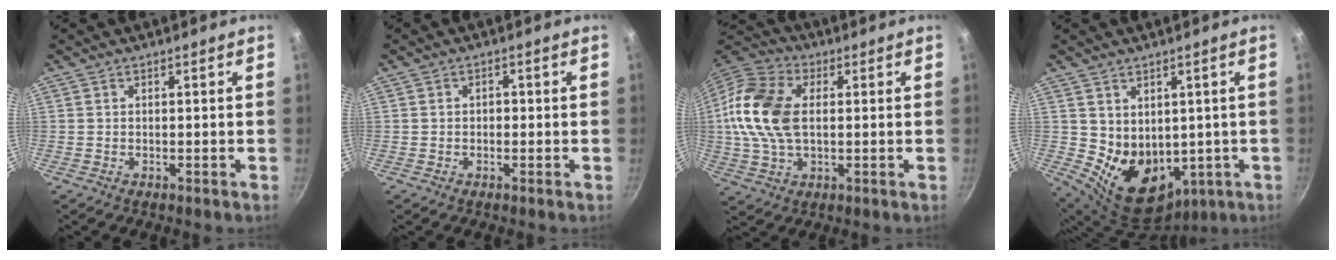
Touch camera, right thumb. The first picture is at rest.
{"total": 1.3, "force": [-0.2, 1.0, 0.7], "torque": [-0.008, 0.006, -0.005]}
{"total": 15.8, "force": [1.4, 9.9, 12.2], "torque": [-0.231, 0.017, 0.011]}
{"total": 12.3, "force": [0.9, 9.5, 7.7], "torque": [-0.096, -0.027, 0.046]}